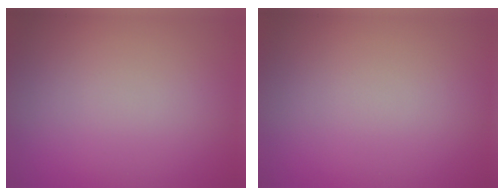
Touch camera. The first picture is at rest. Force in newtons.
{"total": 0.0}